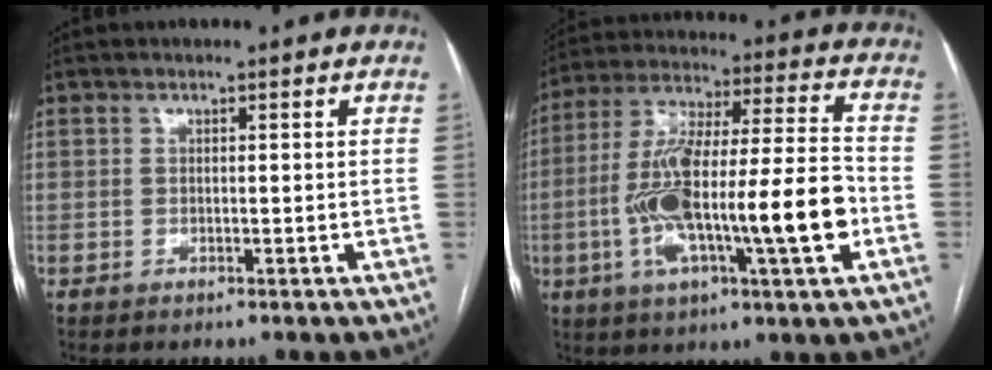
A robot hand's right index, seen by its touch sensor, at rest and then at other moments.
{"total": 20.5, "force": [-4.7, 2.7, 19.8], "torque": [-0.362, 0.009, -0.075]}